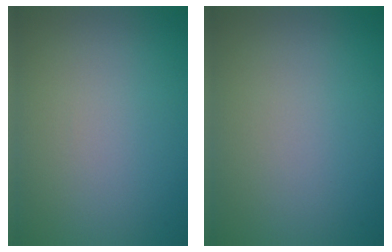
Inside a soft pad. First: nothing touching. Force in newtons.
{"total": 0.0}